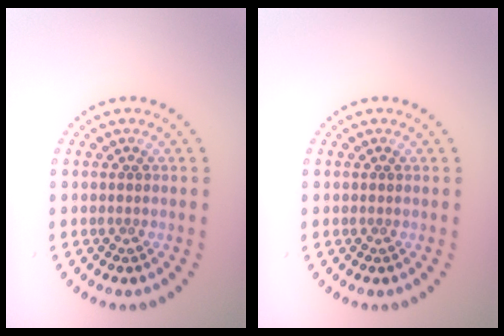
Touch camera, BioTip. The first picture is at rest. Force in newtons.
{"total": 0.0}